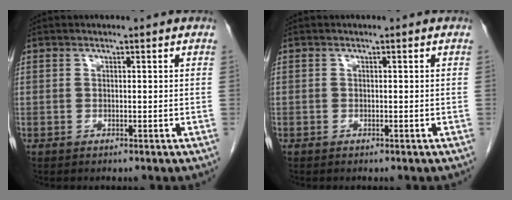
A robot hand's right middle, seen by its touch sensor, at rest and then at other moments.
{"total": 0.0}